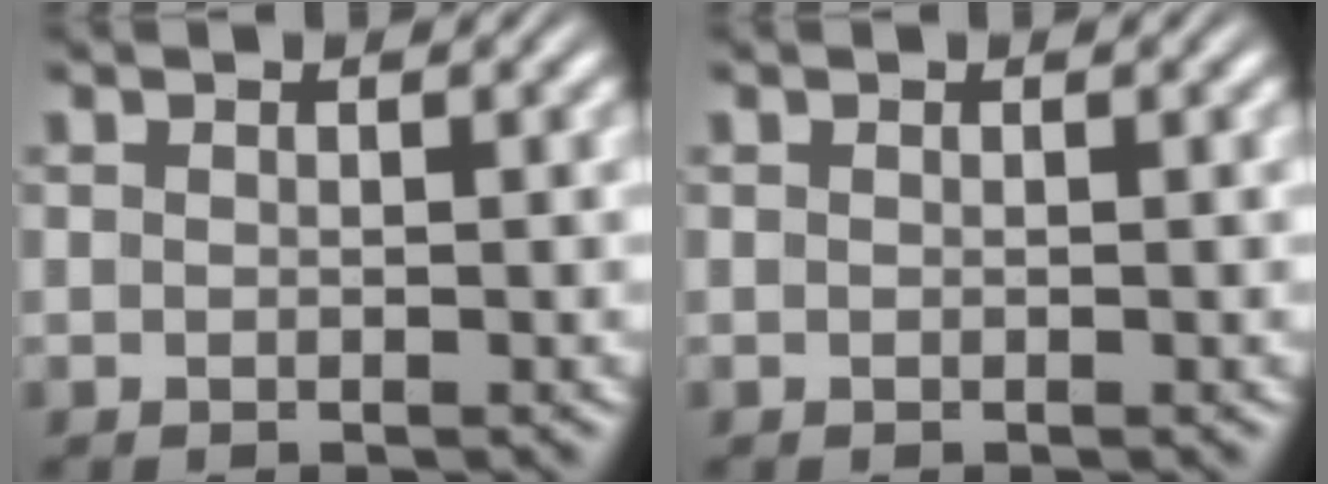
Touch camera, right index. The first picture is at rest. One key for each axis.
{"total": 0.0}